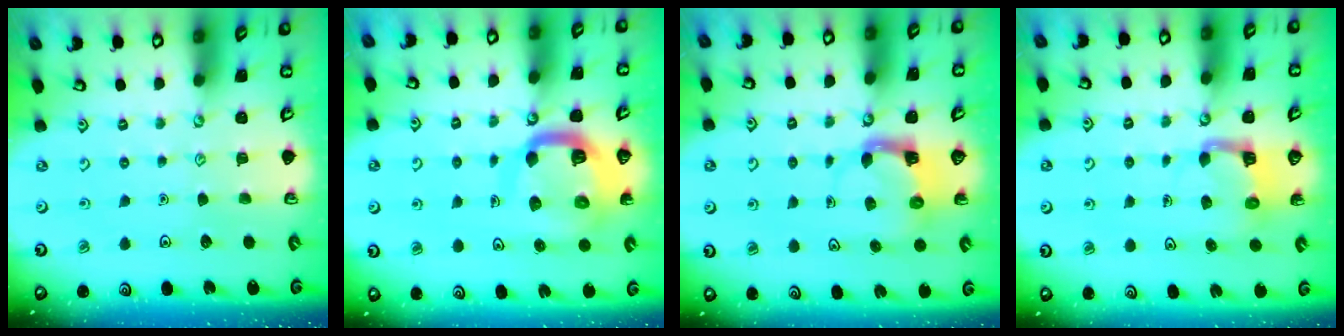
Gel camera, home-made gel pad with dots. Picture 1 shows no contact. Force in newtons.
{"total": 12.8, "press": 12.7, "slide": 1.6}
{"total": 3.8, "press": 3.7, "slide": 0.7}
{"total": 4.2, "press": 4.2, "slide": 0.1}